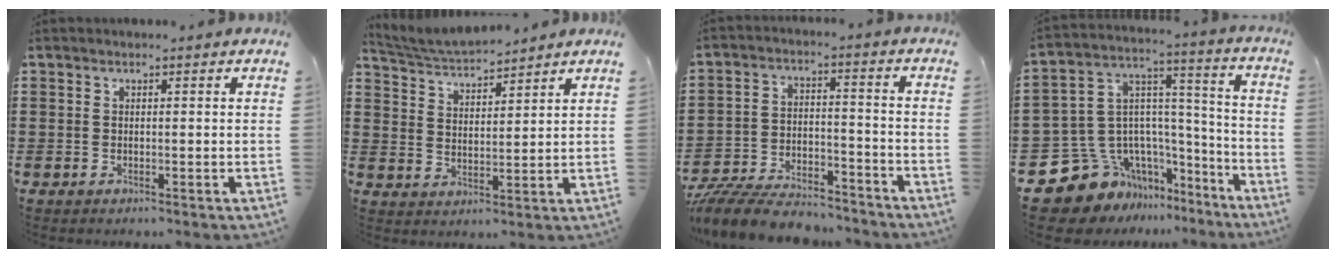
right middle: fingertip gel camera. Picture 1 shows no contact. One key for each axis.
{"total": 4.3, "fx": 4.2, "fy": 0.7, "fz": 0.4, "tx": -0.029, "ty": -0.018, "tz": 0.074}
{"total": 9.0, "fx": -8.5, "fy": 1.7, "fz": 2.3, "tx": -0.049, "ty": 0.015, "tz": -0.164}
{"total": 11.6, "fx": -8.6, "fy": 7.5, "fz": 2.1, "tx": -0.087, "ty": -0.005, "tz": -0.155}